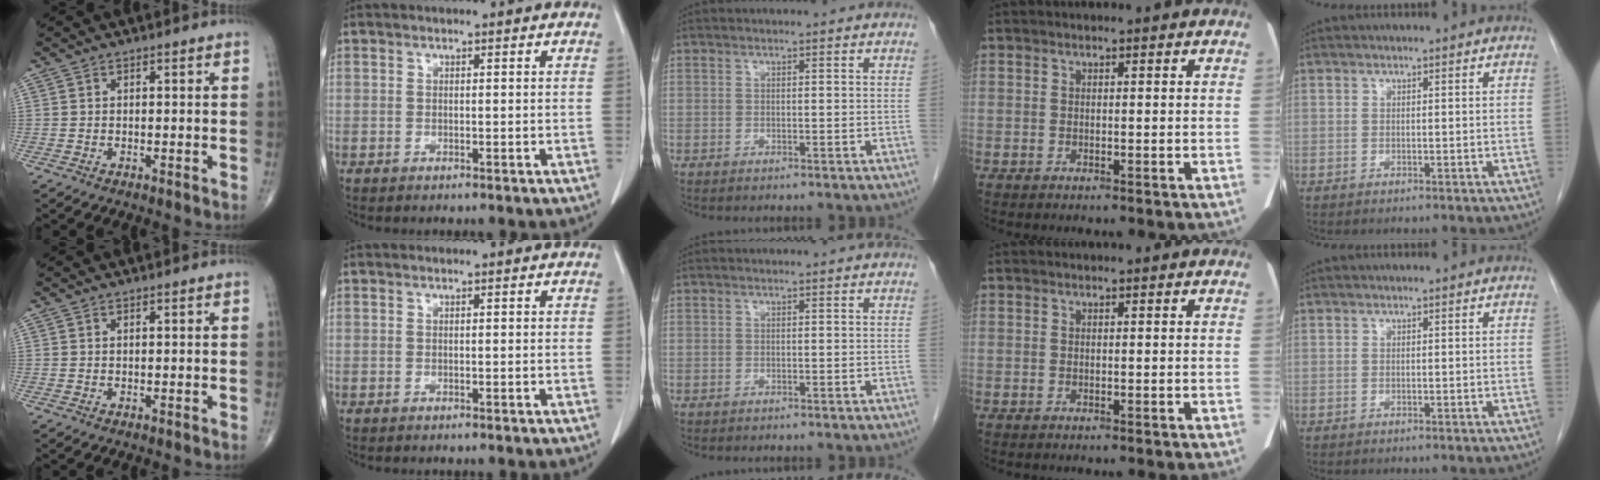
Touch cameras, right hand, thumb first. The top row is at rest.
{}